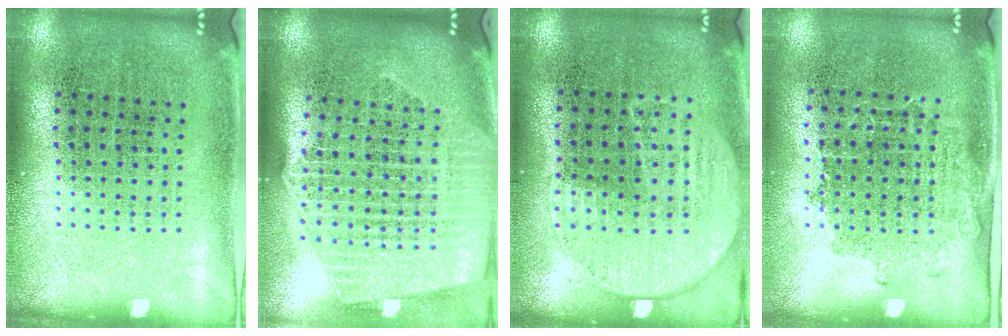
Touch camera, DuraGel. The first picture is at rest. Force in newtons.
{"total": 2.5, "press": 2.1, "slide": 1.3}
{"total": 1.2, "press": 1.0, "slide": 0.7}
{"total": 1.1, "press": 0.9, "slide": 0.6}